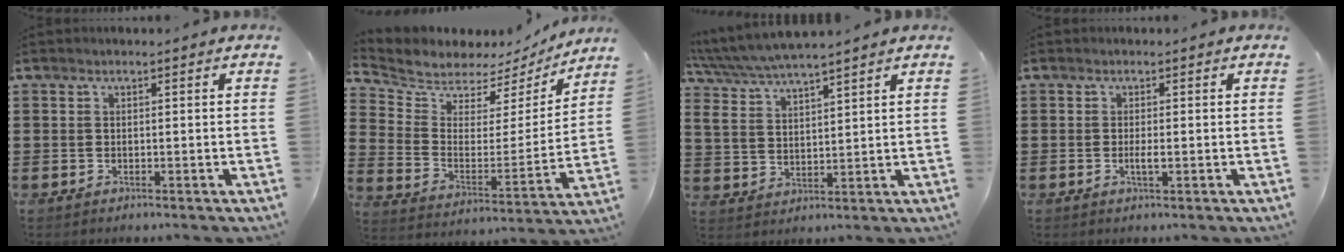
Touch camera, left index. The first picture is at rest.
{"total": 5.4, "force": [5.1, 1.9, 0.0], "torque": [-0.039, -0.041, 0.085]}
{"total": 5.2, "force": [4.9, 0.5, 1.9], "torque": [-0.056, -0.022, 0.085]}
{"total": 1.4, "force": [-0.2, 0.3, 1.4], "torque": [-0.025, -0.003, -0.002]}